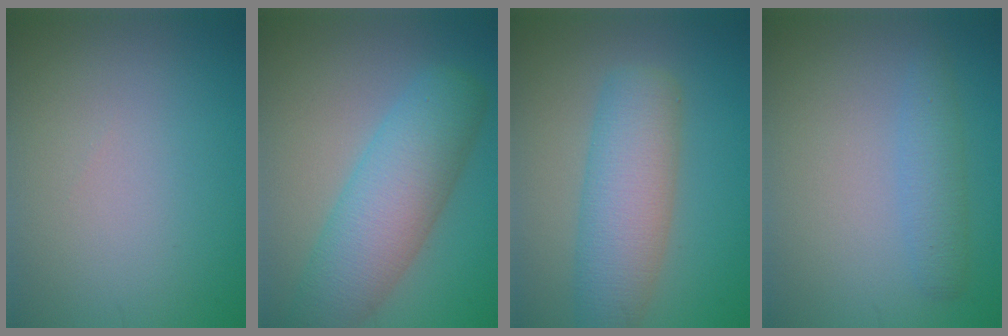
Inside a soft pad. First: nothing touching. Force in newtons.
{"total": 7.7, "press": 7.7, "slide": 0.2}
{"total": 6.4, "press": 6.4, "slide": 0.2}
{"total": 2.2, "press": 2.2, "slide": 0.2}